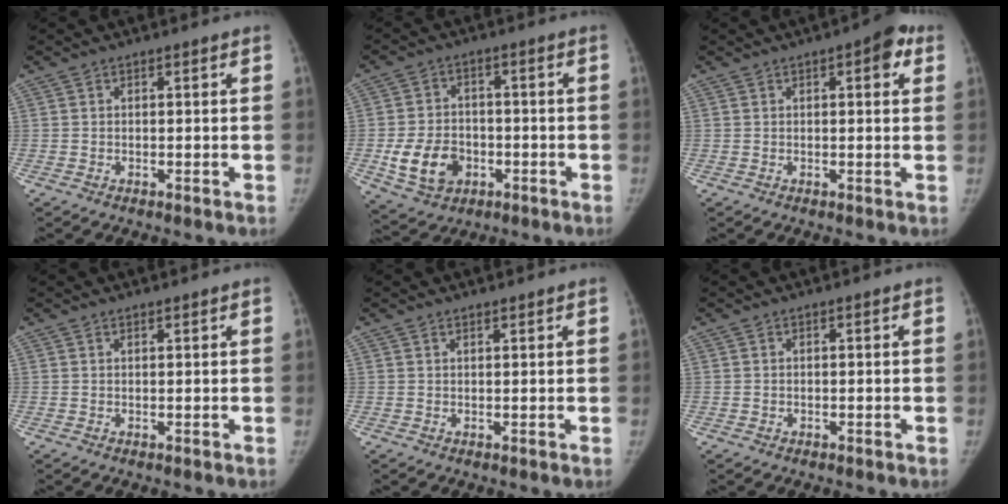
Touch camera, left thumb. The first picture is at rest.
{"total": 10.2, "force": [-2.9, 7.9, 5.8], "torque": [-0.083, 0.011, -0.043]}
{"total": 5.0, "force": [2.1, 1.9, 4.2], "torque": [-0.038, 0.000, 0.017]}
{"total": 0.7, "force": [0.6, 0.2, 0.2], "torque": [-0.007, -0.004, 0.011]}
{"total": 1.0, "force": [0.9, 0.3, 0.4], "torque": [-0.007, -0.006, 0.015]}
{"total": 0.0}